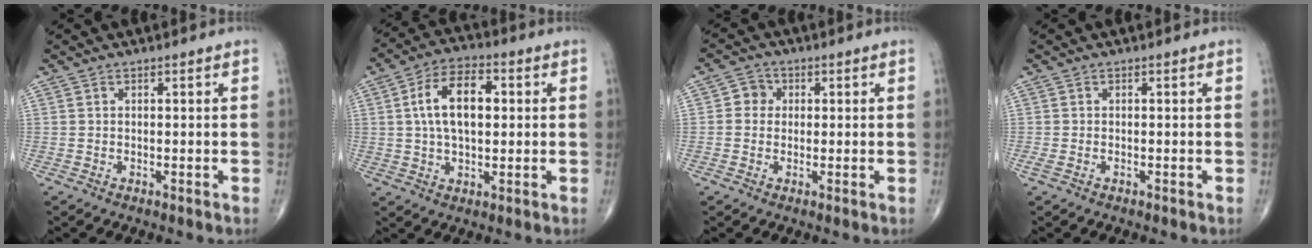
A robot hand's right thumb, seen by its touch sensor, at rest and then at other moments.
{"total": 11.6, "force": [1.8, 6.4, 9.5], "torque": [-0.161, 0.014, 0.027]}
{"total": 3.5, "force": [0.4, 3.2, 1.2], "torque": [0.004, 0.007, -0.002]}
{"total": 1.2, "force": [-0.4, 0.7, 0.9], "torque": [-0.028, 0.002, -0.007]}